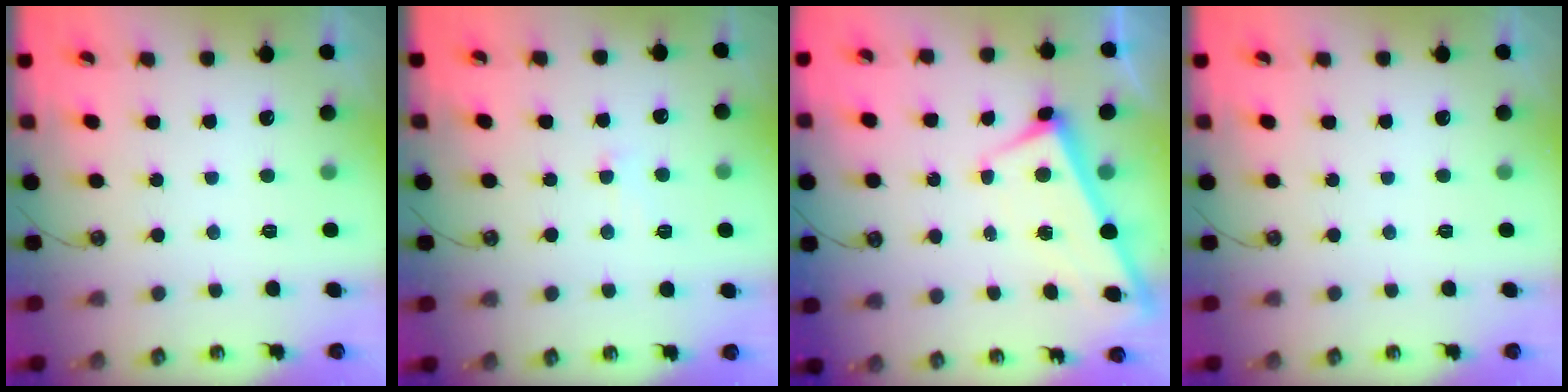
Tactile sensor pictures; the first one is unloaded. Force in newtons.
{"total": 0.9, "press": 0.6, "slide": 0.7}
{"total": 2.5, "press": 2.5, "slide": 0.2}
{"total": 0.0}